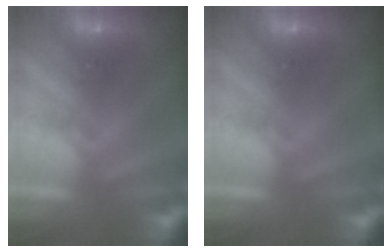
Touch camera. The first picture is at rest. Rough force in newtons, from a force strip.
{"total": 0.0}